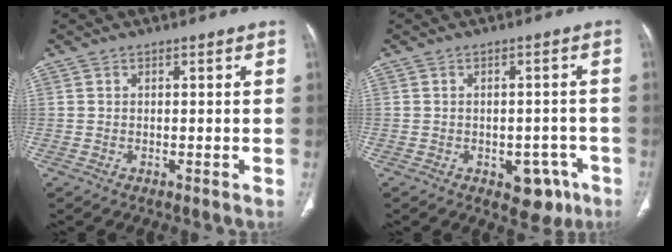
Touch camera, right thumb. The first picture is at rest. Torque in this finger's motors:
{"motor_torque": [1.99, -0.97, 0.74, -0.28, -0.01]}